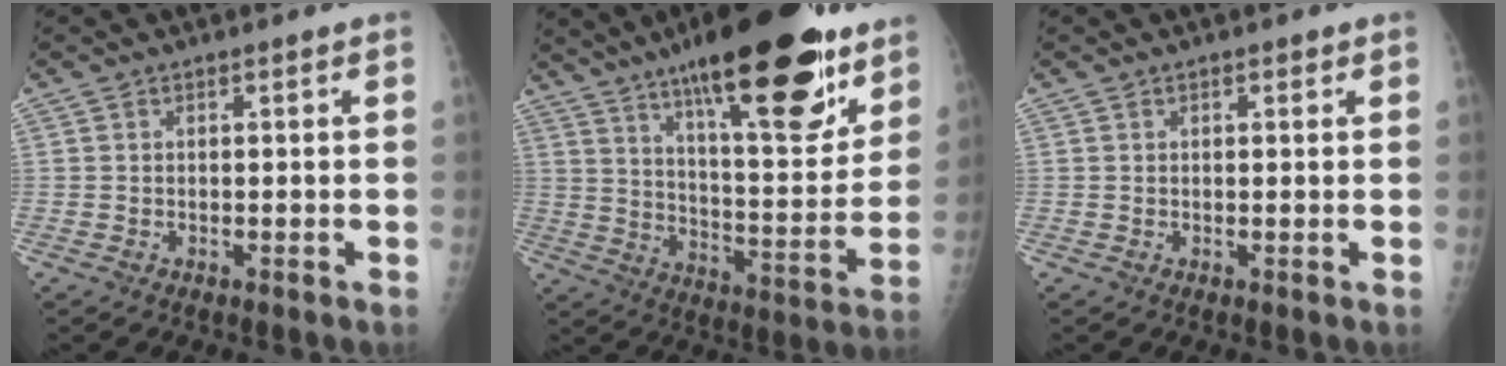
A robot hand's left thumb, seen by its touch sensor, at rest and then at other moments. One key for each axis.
{"total": 27.7, "fx": 17.5, "fy": 8.1, "fz": 19.9, "tx": -0.265, "ty": -0.064, "tz": 0.271}
{"total": 1.1, "fx": 0.6, "fy": 0.6, "fz": 0.6, "tx": -0.004, "ty": -0.001, "tz": 0.006}